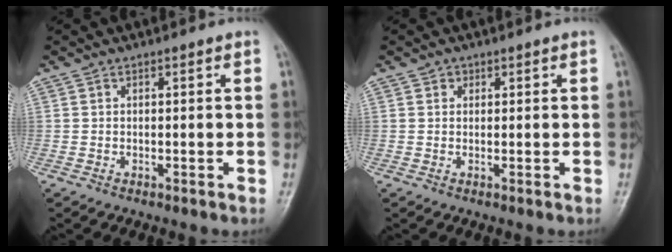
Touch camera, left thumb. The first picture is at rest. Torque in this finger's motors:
{"motor_torque": [-0.05, -0.03, -0.42, -0.08, -0.02]}